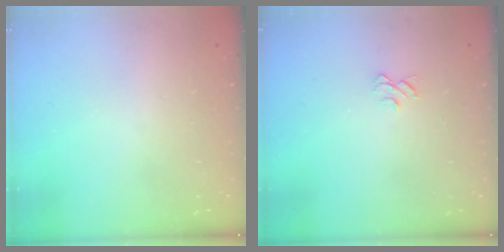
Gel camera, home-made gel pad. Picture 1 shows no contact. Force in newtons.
{"total": 3.8, "press": 3.8, "slide": 0.3}